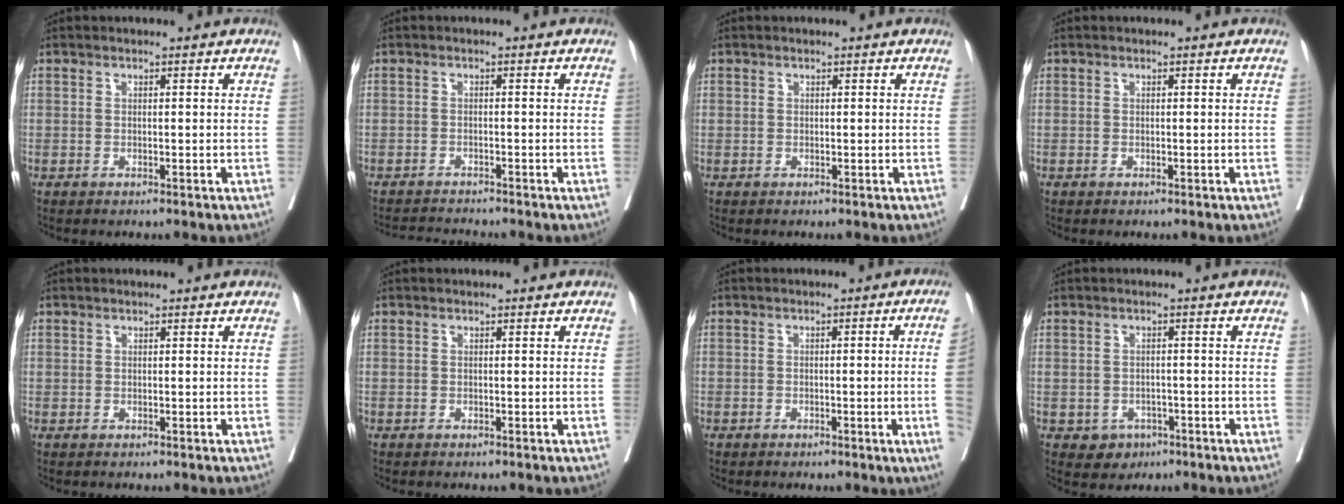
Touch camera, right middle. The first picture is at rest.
{"total": 3.5, "force": [-3.5, -0.6, 0.3], "torque": [-0.004, -0.017, -0.058]}
{"total": 0.7, "force": [0.7, 0.1, -0.1], "torque": [0.008, 0.006, 0.012]}
{"total": 0.0}
{"total": 0.7, "force": [0.7, 0.1, -0.1], "torque": [0.010, 0.006, 0.010]}
{"total": 0.0}
{"total": 5.0, "force": [-0.5, -0.6, 5.0], "torque": [-0.056, 0.003, -0.007]}
{"total": 2.8, "force": [-0.9, 2.5, 0.7], "torque": [-0.004, 0.010, -0.005]}